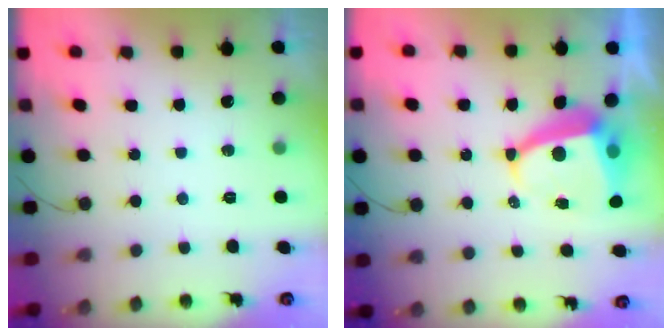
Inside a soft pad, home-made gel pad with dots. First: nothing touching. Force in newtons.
{"total": 7.6, "press": 7.5, "slide": 0.9}